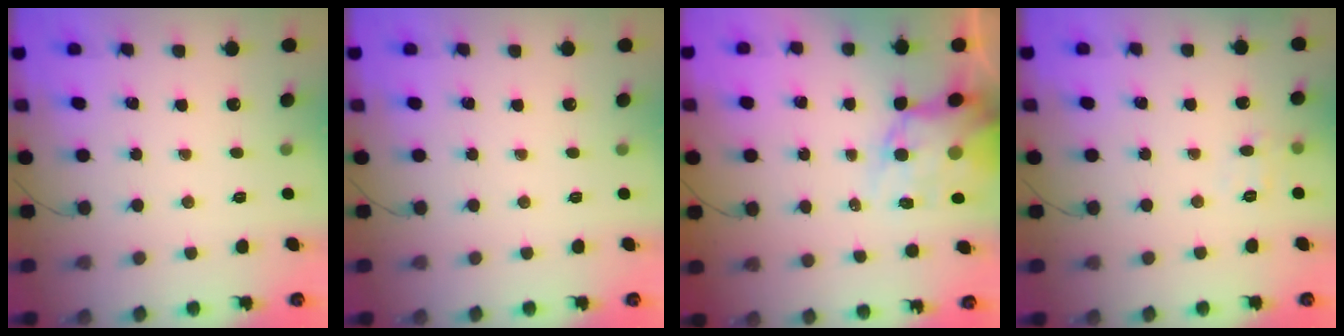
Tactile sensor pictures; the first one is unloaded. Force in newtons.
{"total": 0.0}
{"total": 12.2, "press": 11.7, "slide": 3.5}
{"total": 6.7, "press": 6.6, "slide": 1.5}